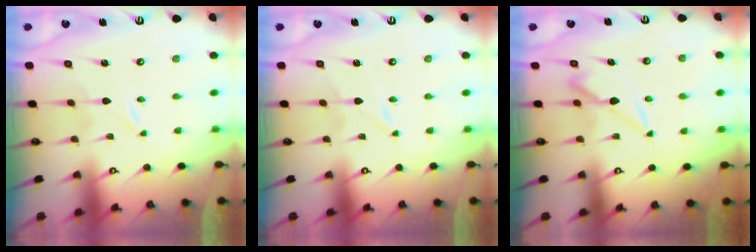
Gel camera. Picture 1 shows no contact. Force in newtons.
{"total": 0.0}
{"total": 6.8, "press": 6.7, "slide": 0.8}